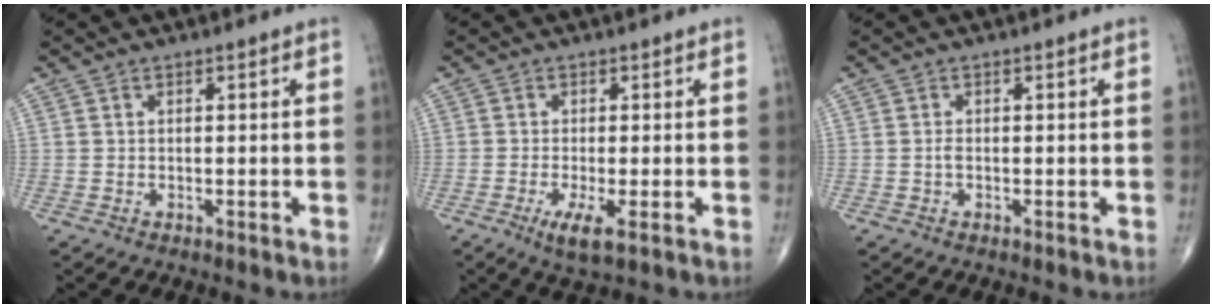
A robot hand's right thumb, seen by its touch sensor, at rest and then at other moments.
{"total": 4.4, "force": [-1.8, 0.8, 4.0], "torque": [-0.081, -0.011, -0.033]}
{"total": 0.8, "force": [-0.2, 0.4, 0.7], "torque": [-0.015, -0.001, -0.005]}